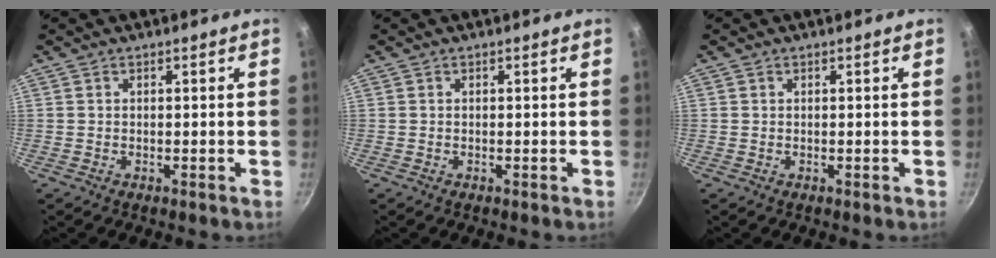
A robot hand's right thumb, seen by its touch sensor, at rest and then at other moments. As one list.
[{"total": 0.0}, {"total": 0.0}]